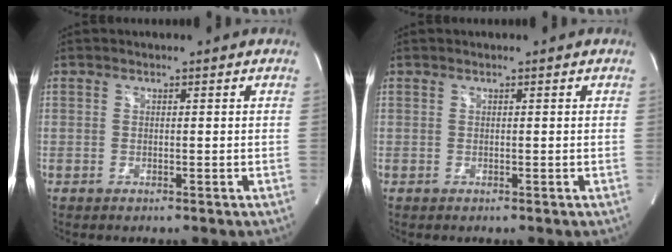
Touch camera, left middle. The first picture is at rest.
{"total": 0.0}